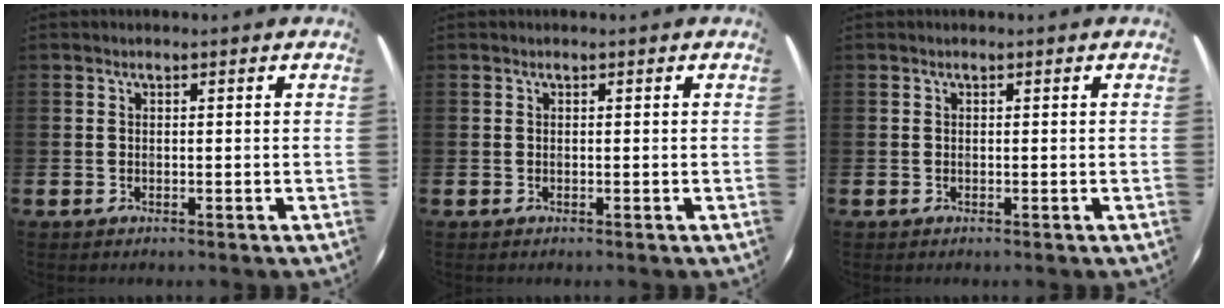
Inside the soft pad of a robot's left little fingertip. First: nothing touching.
{"total": 0.0}
{"total": 0.0}